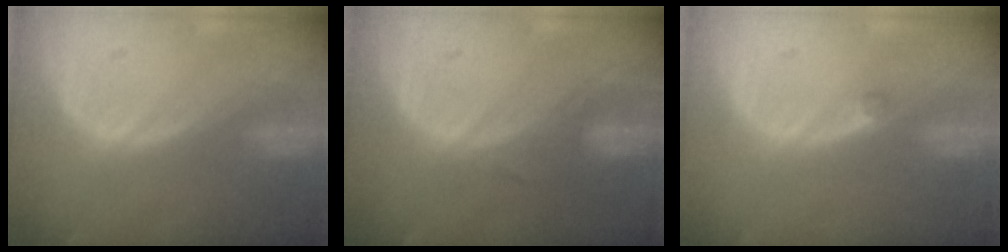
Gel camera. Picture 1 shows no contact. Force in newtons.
{"total": 2.5, "press": 2.5, "slide": 0.2}
{"total": 1.0, "press": 0.9, "slide": 0.5}